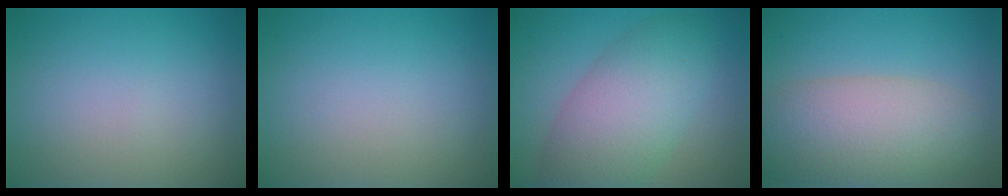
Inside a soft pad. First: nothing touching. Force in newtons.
{"total": 0.0}
{"total": 7.4, "press": 7.4, "slide": 0.4}
{"total": 8.2, "press": 8.2, "slide": 0.3}